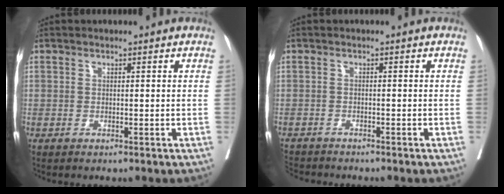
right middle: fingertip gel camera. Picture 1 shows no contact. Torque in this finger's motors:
{"motor_torque": [-0.12, -0.26, 0.02, 0.00]}